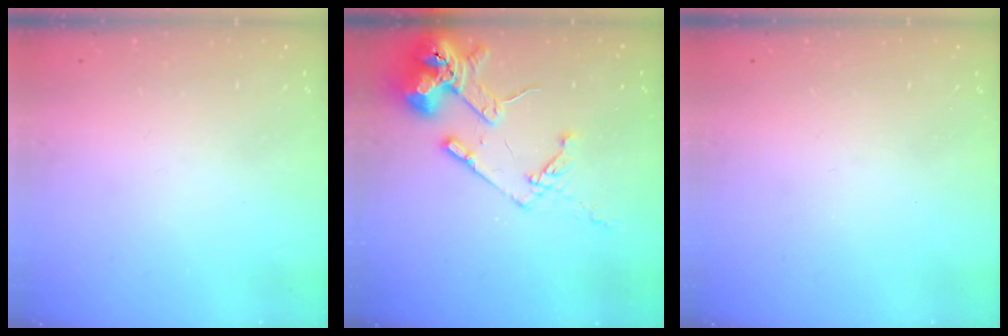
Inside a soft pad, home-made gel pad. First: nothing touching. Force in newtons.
{"total": 14.3, "press": 14.2, "slide": 2.0}
{"total": 0.0}